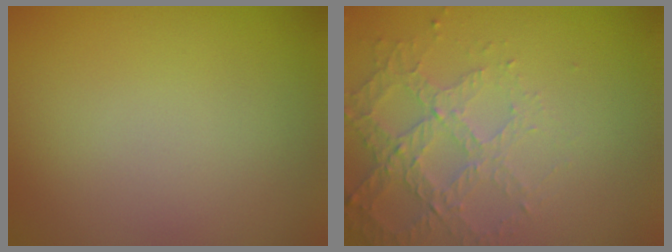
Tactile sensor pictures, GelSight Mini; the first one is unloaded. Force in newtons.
{"total": 4.2, "press": 3.1, "slide": 2.9}